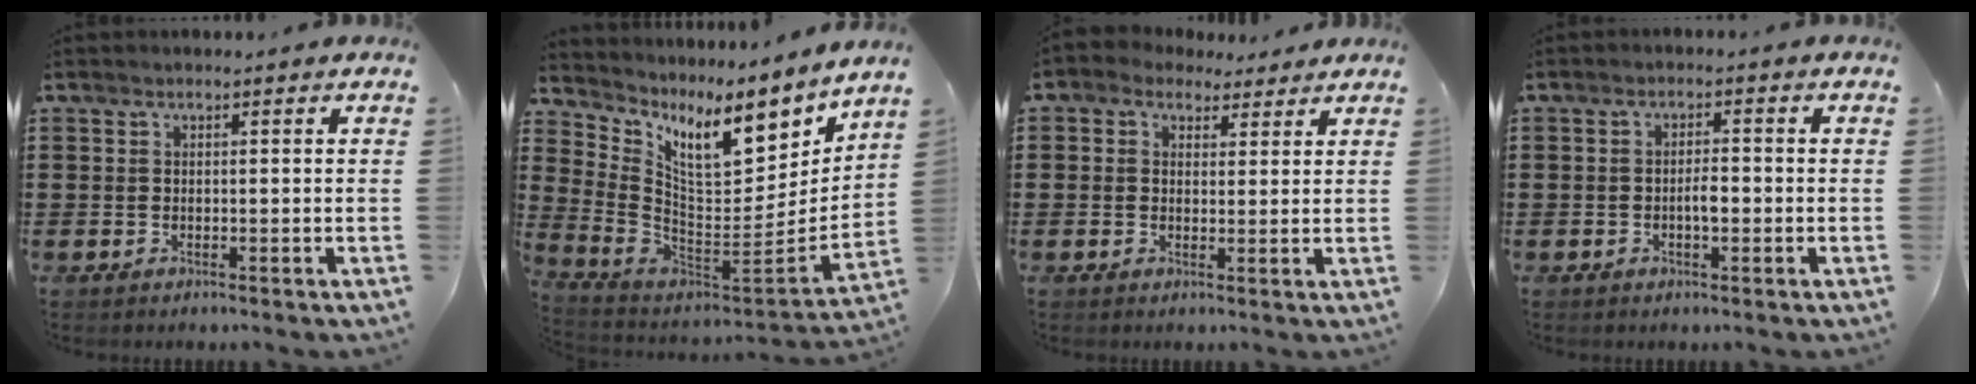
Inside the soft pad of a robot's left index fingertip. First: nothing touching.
{"total": 11.4, "force": [7.2, 3.9, 8.0], "torque": [-0.168, -0.046, 0.123]}
{"total": 2.3, "force": [1.5, 1.6, 0.5], "torque": [-0.019, 0.007, 0.027]}
{"total": 2.6, "force": [-0.6, 0.9, 2.4], "torque": [-0.038, 0.002, -0.014]}